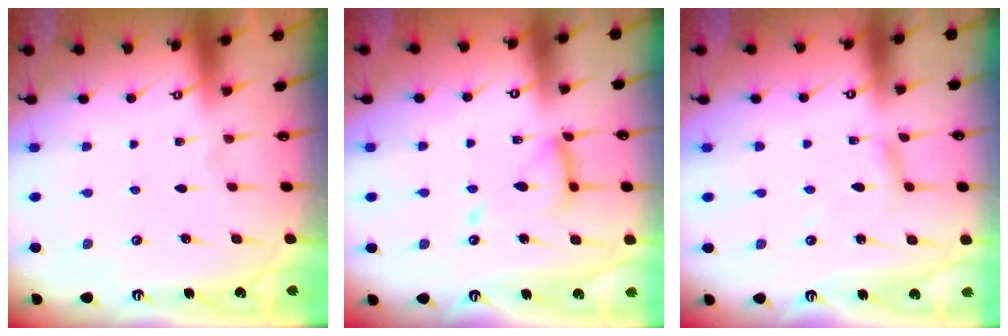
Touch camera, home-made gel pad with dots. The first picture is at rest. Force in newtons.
{"total": 12.9, "press": 12.9, "slide": 1.2}
{"total": 2.8, "press": 2.8, "slide": 0.1}